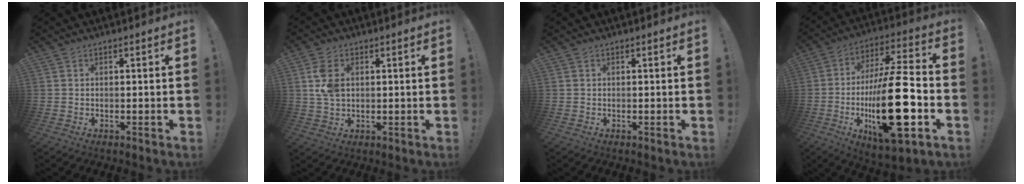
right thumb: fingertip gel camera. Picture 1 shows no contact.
{"total": 6.5, "force": [1.7, 4.1, 4.7], "torque": [-0.091, -0.001, 0.030]}
{"total": 0.0}
{"total": 26.9, "force": [-5.8, 8.3, 24.9], "torque": [-0.449, 0.015, -0.094]}